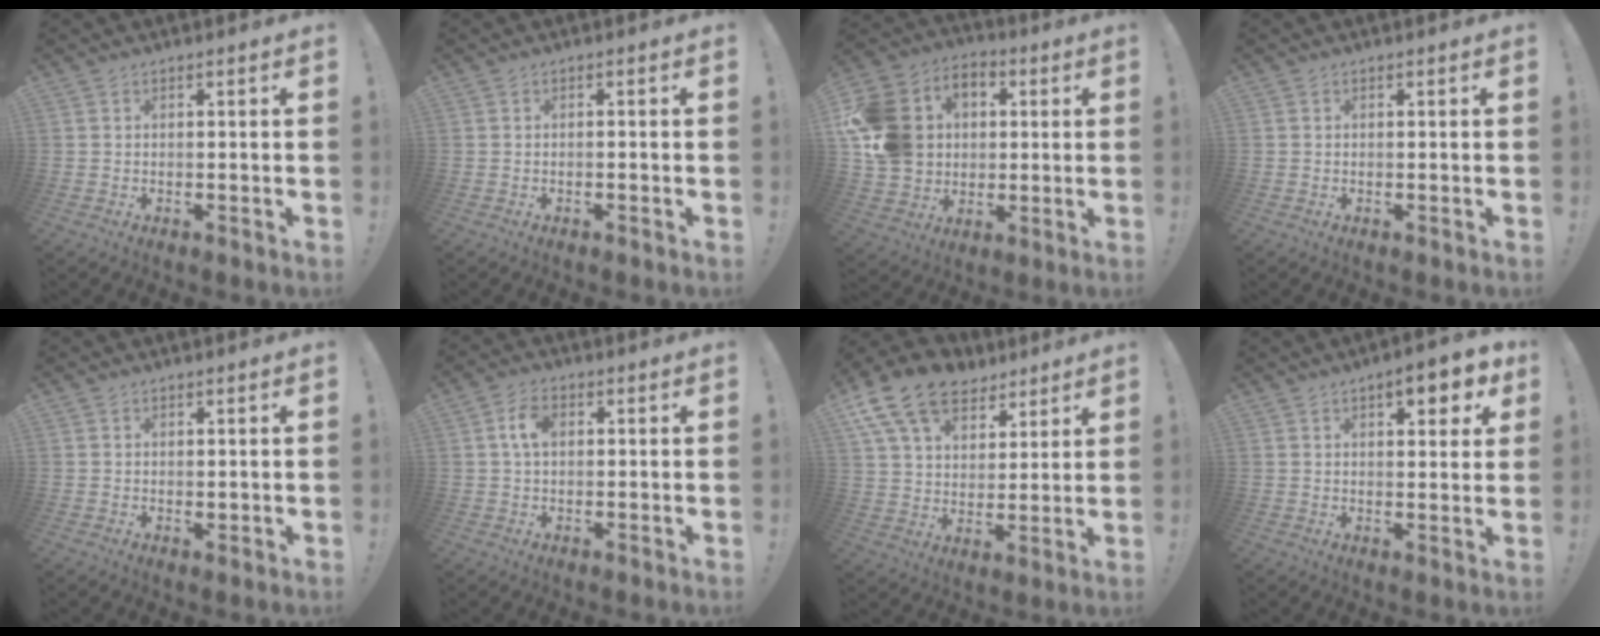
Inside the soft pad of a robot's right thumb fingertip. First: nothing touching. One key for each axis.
{"total": 0.8, "fx": -0.7, "fy": 0.0, "fz": 0.4, "tx": -0.008, "ty": 0.001, "tz": -0.012}
{"total": 17.1, "fx": 1.6, "fy": 14.8, "fz": 8.4, "tx": -0.151, "ty": 0.008, "tz": 0.043}
{"total": 0.0}
{"total": 0.9, "fx": 0.6, "fy": 0.7, "fz": 0.2, "tx": 0.003, "ty": -0.002, "tz": 0.010}
{"total": 5.5, "fx": 1.2, "fy": 3.3, "fz": 4.3, "tx": -0.070, "ty": 0.006, "tz": 0.020}
{"total": 17.5, "fx": 10.4, "fy": 11.2, "fz": 8.5, "tx": -0.140, "ty": -0.057, "tz": 0.195}
{"total": 7.8, "fx": 4.1, "fy": 2.7, "fz": 6.0, "tx": -0.066, "ty": -0.021, "tz": 0.064}